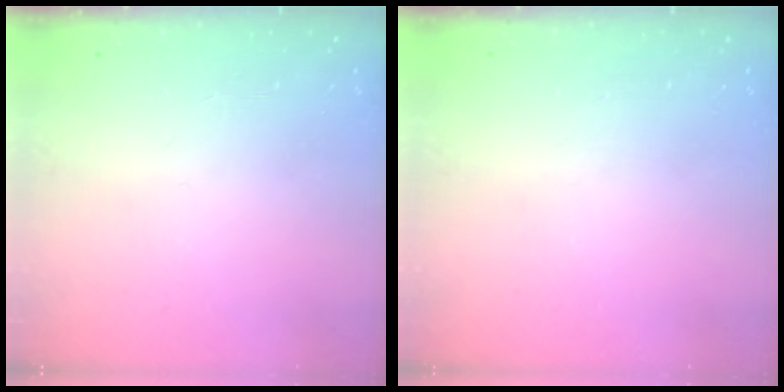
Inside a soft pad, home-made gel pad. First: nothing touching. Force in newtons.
{"total": 0.0}